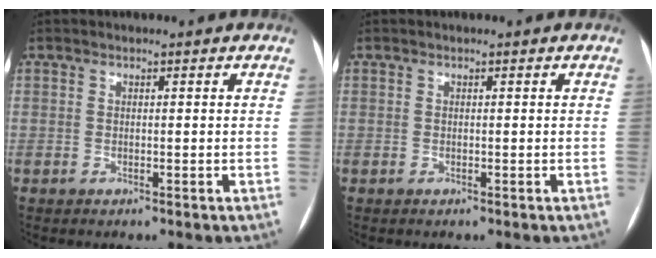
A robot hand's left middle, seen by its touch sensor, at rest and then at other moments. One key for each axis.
{"total": 0.0}